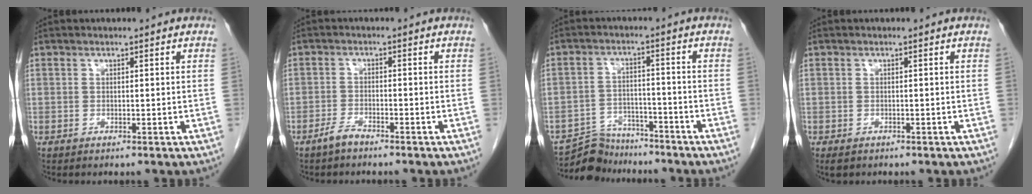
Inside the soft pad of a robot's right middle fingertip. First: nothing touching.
{"total": 2.2, "force": [-1.9, 0.3, 1.1], "torque": [-0.026, -0.001, -0.036]}
{"total": 7.3, "force": [-6.9, 2.3, -0.3], "torque": [0.005, 0.012, -0.122]}
{"total": 1.2, "force": [-0.8, 0.8, 0.5], "torque": [-0.011, 0.000, -0.007]}